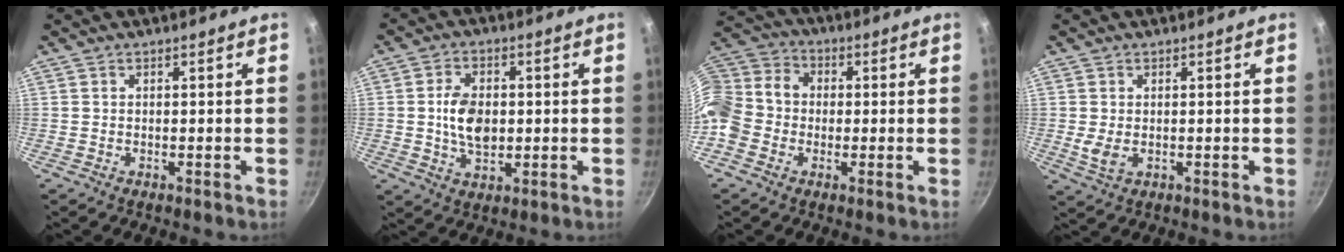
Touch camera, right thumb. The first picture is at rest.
{"total": 8.4, "force": [0.1, 5.4, 6.4], "torque": [-0.099, 0.002, 0.005]}
{"total": 13.7, "force": [-1.2, 11.1, 7.9], "torque": [-0.163, 0.037, -0.031]}
{"total": 3.0, "force": [-0.1, 1.9, 2.3], "torque": [-0.052, -0.008, 0.002]}